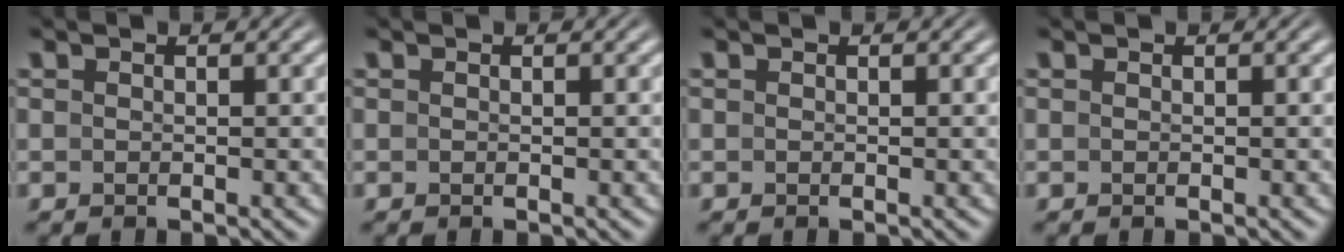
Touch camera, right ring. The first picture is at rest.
{"total": 0.0}
{"total": 0.0}
{"total": 0.0}